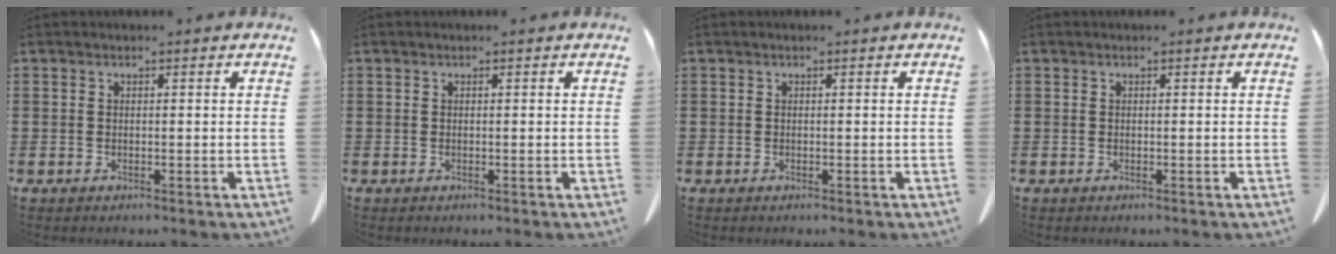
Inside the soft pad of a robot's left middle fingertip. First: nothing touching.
{"total": 0.0}
{"total": 0.0}
{"total": 0.0}